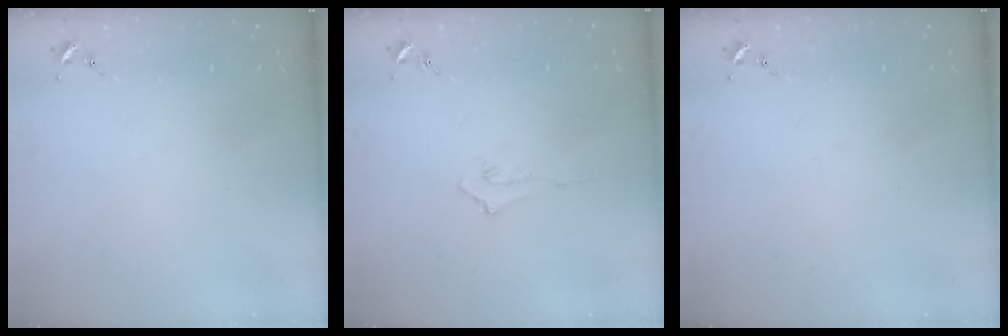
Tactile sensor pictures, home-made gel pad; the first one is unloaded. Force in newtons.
{"total": 3.2, "press": 3.2, "slide": 0.4}
{"total": 0.0}